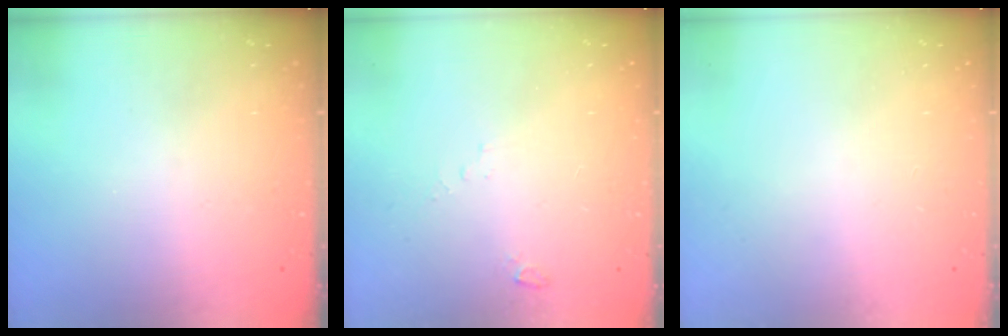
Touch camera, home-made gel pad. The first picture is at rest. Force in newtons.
{"total": 3.0, "press": 2.1, "slide": 2.1}
{"total": 0.0}